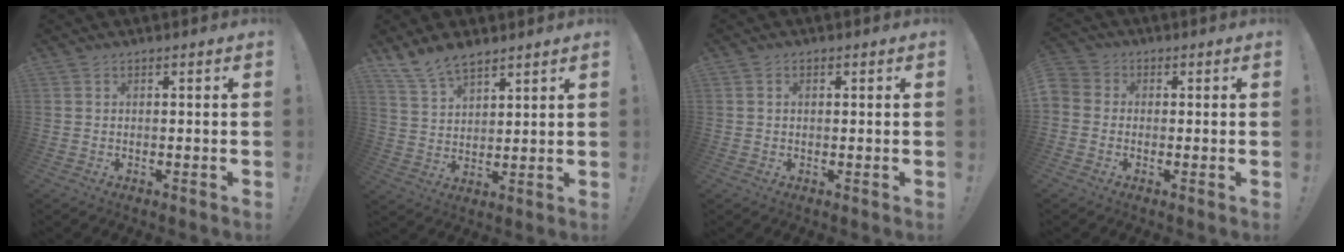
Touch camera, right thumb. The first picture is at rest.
{"total": 9.0, "force": [7.4, 3.9, 3.3], "torque": [-0.064, -0.044, 0.143]}
{"total": 1.0, "force": [0.2, 0.6, 0.7], "torque": [-0.012, 0.003, 0.002]}
{"total": 3.7, "force": [-1.2, 3.1, 1.5], "torque": [-0.040, 0.008, -0.023]}